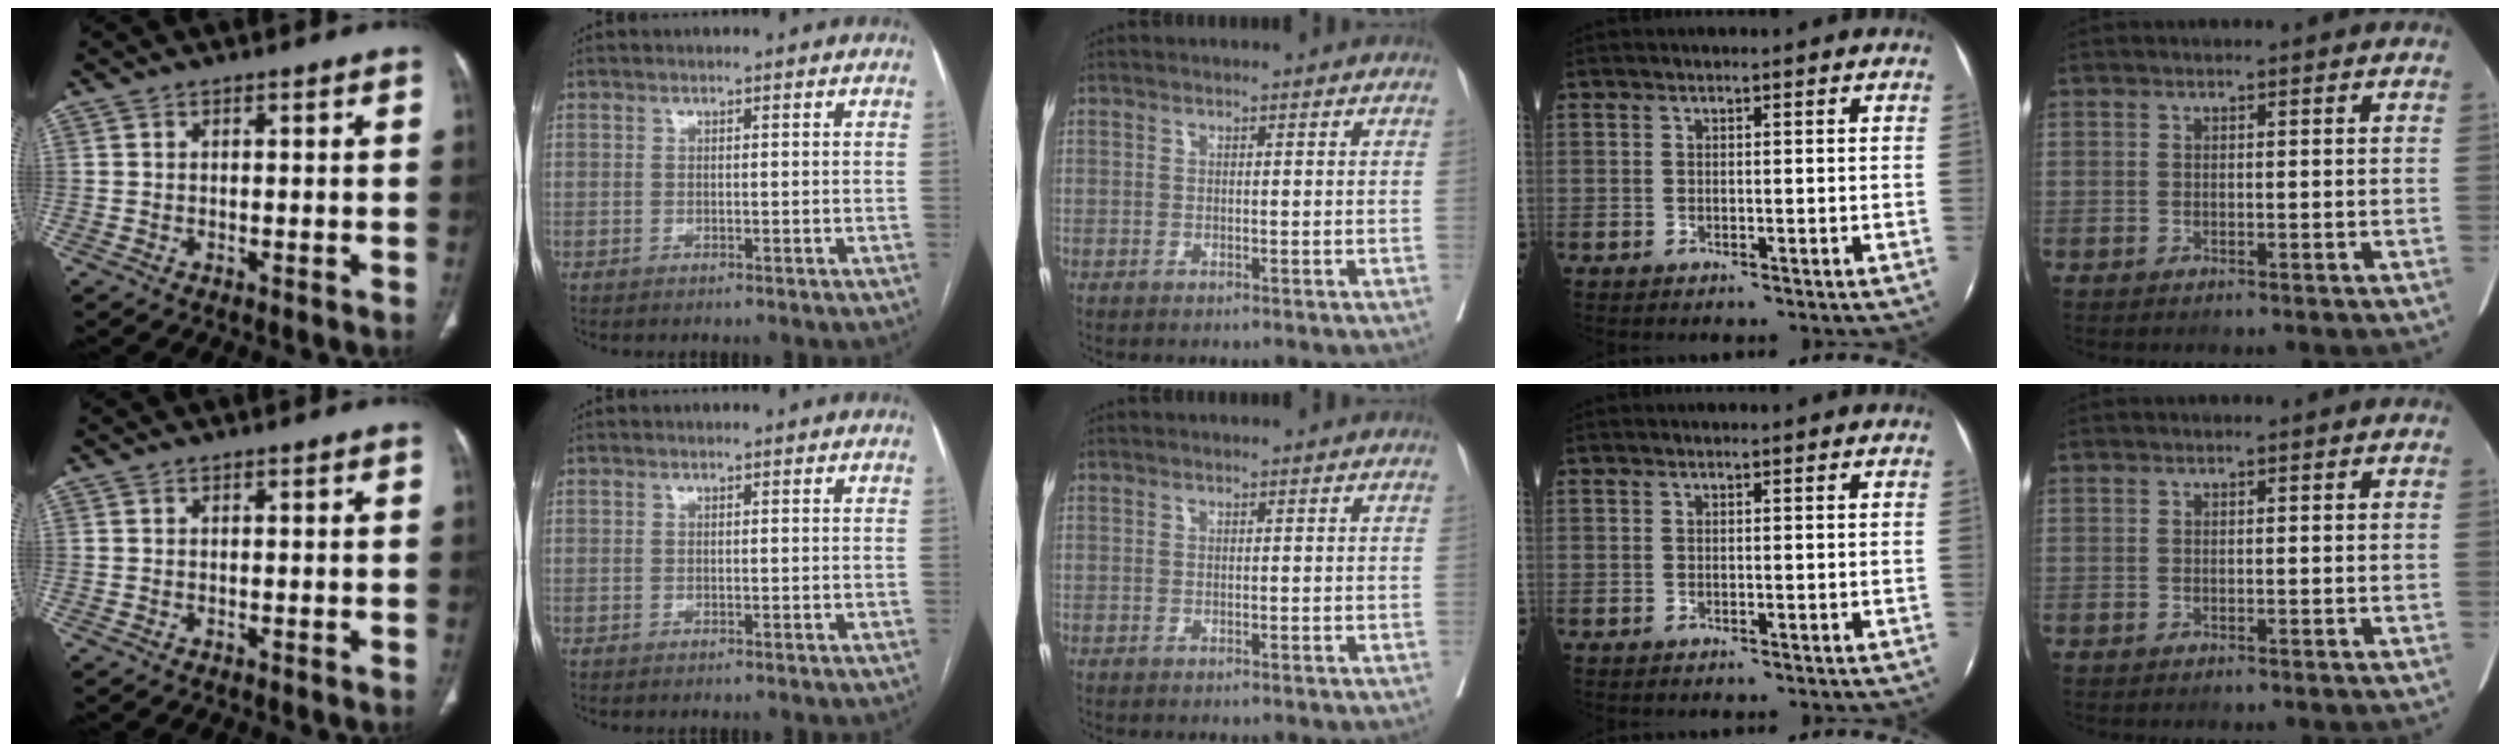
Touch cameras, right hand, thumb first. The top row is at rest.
{}